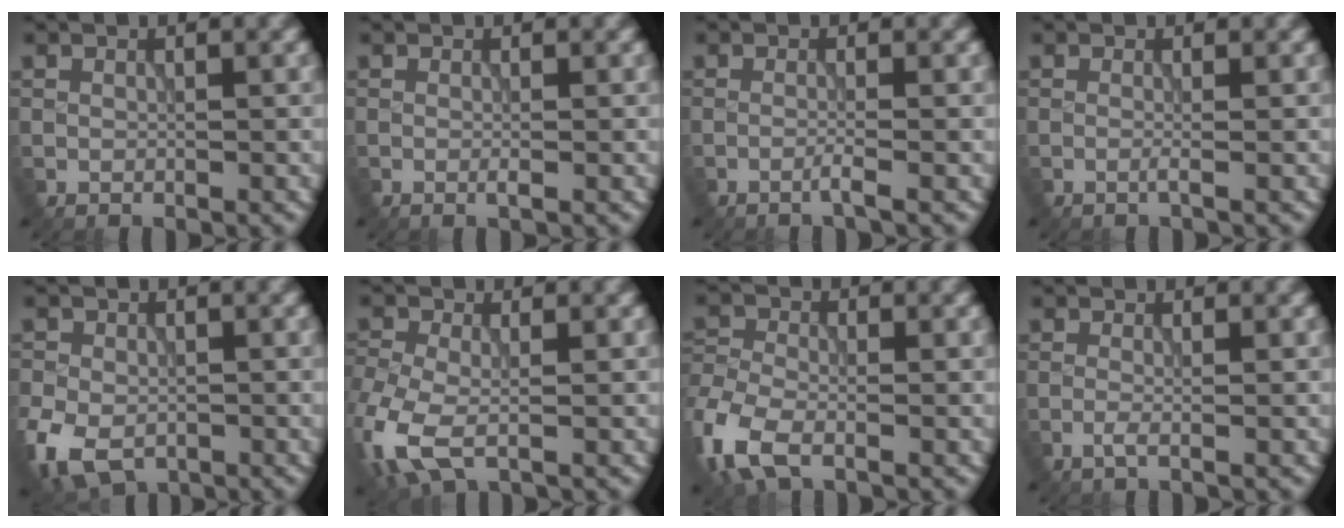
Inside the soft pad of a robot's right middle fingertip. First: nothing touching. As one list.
[{"total": 0.5, "force": [-0.2, -0.1, 0.5], "torque": [-0.008, -0.004, -0.004]}, {"total": 1.1, "force": [-0.6, 0.0, 0.9], "torque": [-0.009, 0.000, -0.018]}, {"total": 0.6, "force": [-0.2, 0.0, 0.5], "torque": [-0.008, -0.005, -0.008]}, {"total": 7.5, "force": [-3.5, 5.1, 4.3], "torque": [-0.095, -0.033, -0.063]}, {"total": 6.1, "force": [-2.2, 3.6, 4.4], "torque": [-0.117, -0.013, -0.053]}, {"total": 6.0, "force": [-3.3, 3.2, 3.9], "torque": [-0.103, -0.012, -0.080]}, {"total": 0.9, "force": [-0.4, 0.1, 0.8], "torque": [-0.015, -0.002, -0.013]}]